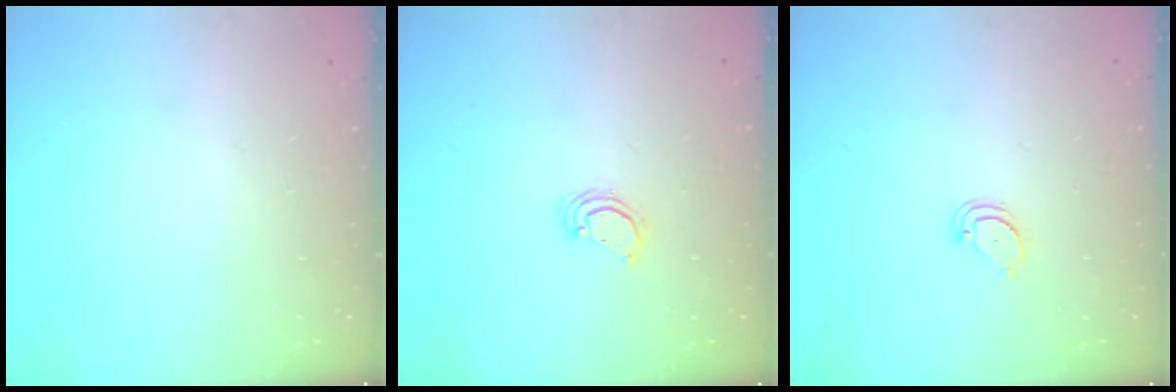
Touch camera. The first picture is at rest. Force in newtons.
{"total": 2.2, "press": 2.2, "slide": 0.2}
{"total": 2.1, "press": 2.1, "slide": 0.2}